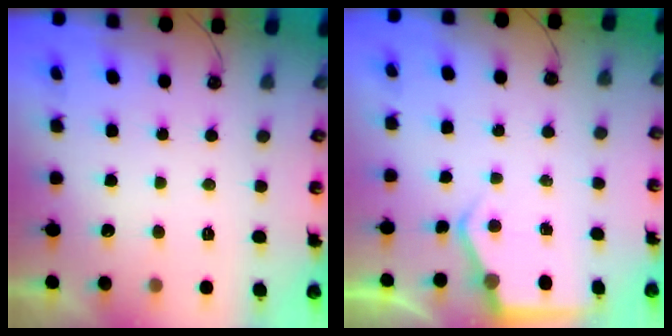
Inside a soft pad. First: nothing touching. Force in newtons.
{"total": 5.2, "press": 5.2, "slide": 0.5}